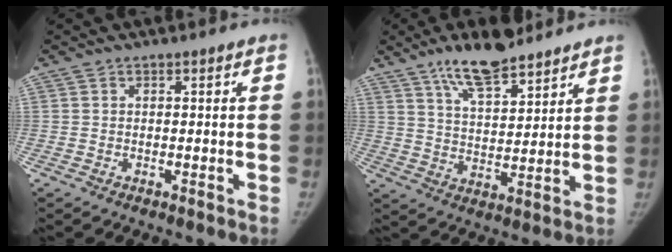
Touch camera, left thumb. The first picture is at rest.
{"total": 12.3, "force": [9.0, 4.0, 7.3], "torque": [-0.104, -0.050, 0.160]}